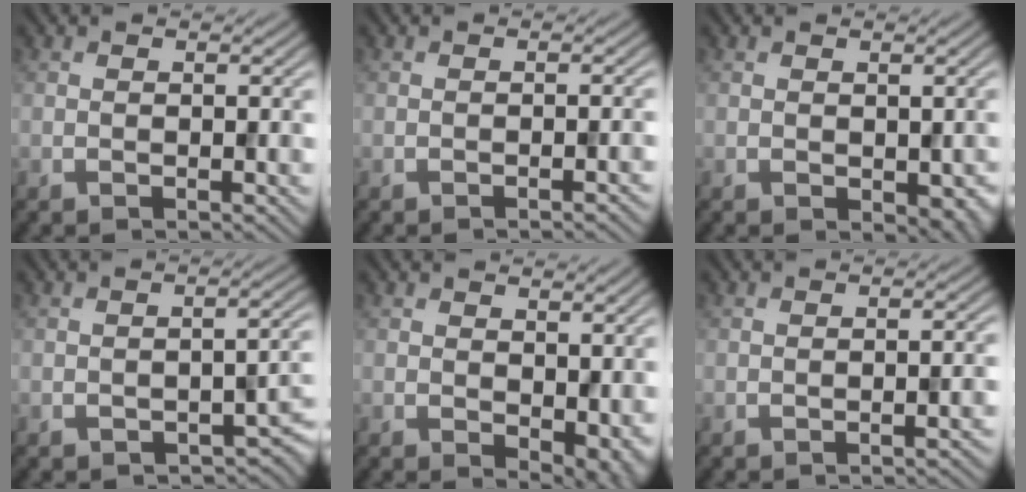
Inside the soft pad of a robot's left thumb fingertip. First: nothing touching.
{"total": 1.1, "force": [-0.6, 0.2, 0.9], "torque": [-0.008, 0.005, -0.013]}
{"total": 2.7, "force": [-0.5, 1.7, 2.1], "torque": [-0.032, -0.013, -0.001]}
{"total": 4.1, "force": [-2.4, 1.7, 2.9], "torque": [-0.037, -0.005, -0.028]}
{"total": 5.2, "force": [0.2, 3.4, 4.0], "torque": [-0.060, -0.022, 0.017]}
{"total": 1.7, "force": [-1.1, 0.4, 1.3], "torque": [-0.012, 0.007, -0.019]}